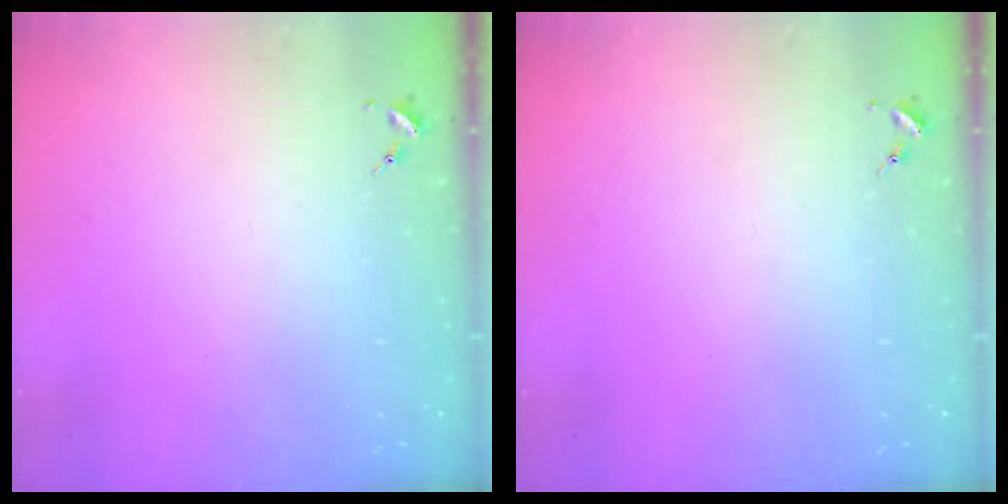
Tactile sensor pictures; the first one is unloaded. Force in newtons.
{"total": 0.0}